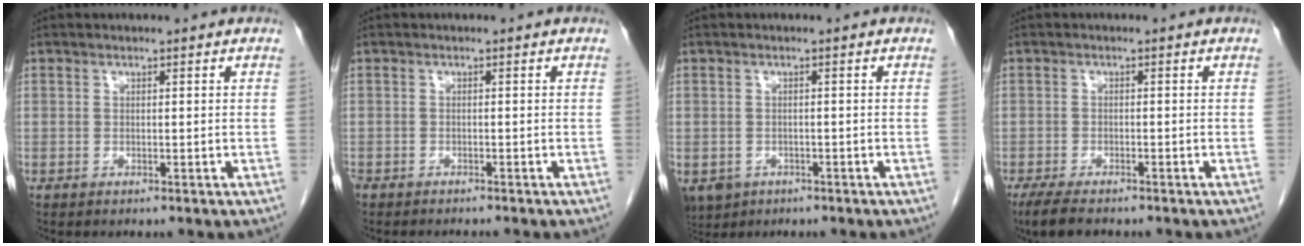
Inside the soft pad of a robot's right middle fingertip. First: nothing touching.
{"total": 2.9, "force": [-2.7, 0.6, 0.9], "torque": [-0.011, -0.006, -0.040]}
{"total": 5.8, "force": [-3.1, 4.6, 1.8], "torque": [-0.042, -0.003, -0.043]}
{"total": 4.8, "force": [-3.8, 1.2, 2.7], "torque": [-0.052, -0.012, -0.060]}